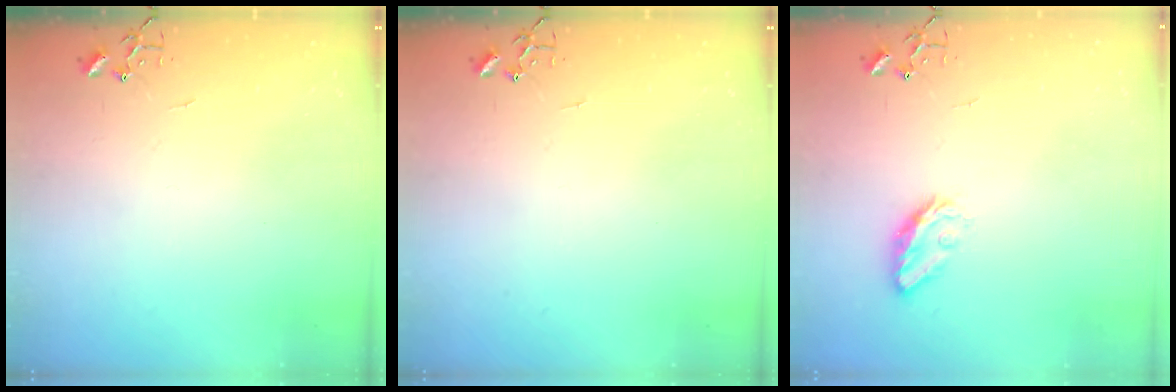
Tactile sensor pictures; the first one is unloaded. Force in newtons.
{"total": 0.0}
{"total": 7.3, "press": 7.3, "slide": 0.5}